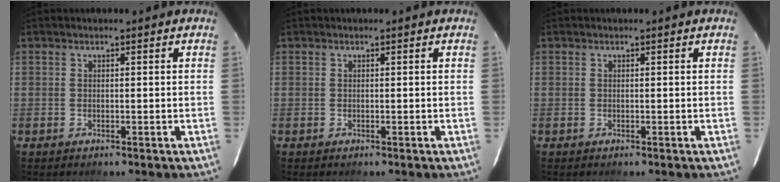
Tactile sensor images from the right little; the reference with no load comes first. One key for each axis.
{"total": 0.0}
{"total": 0.0}